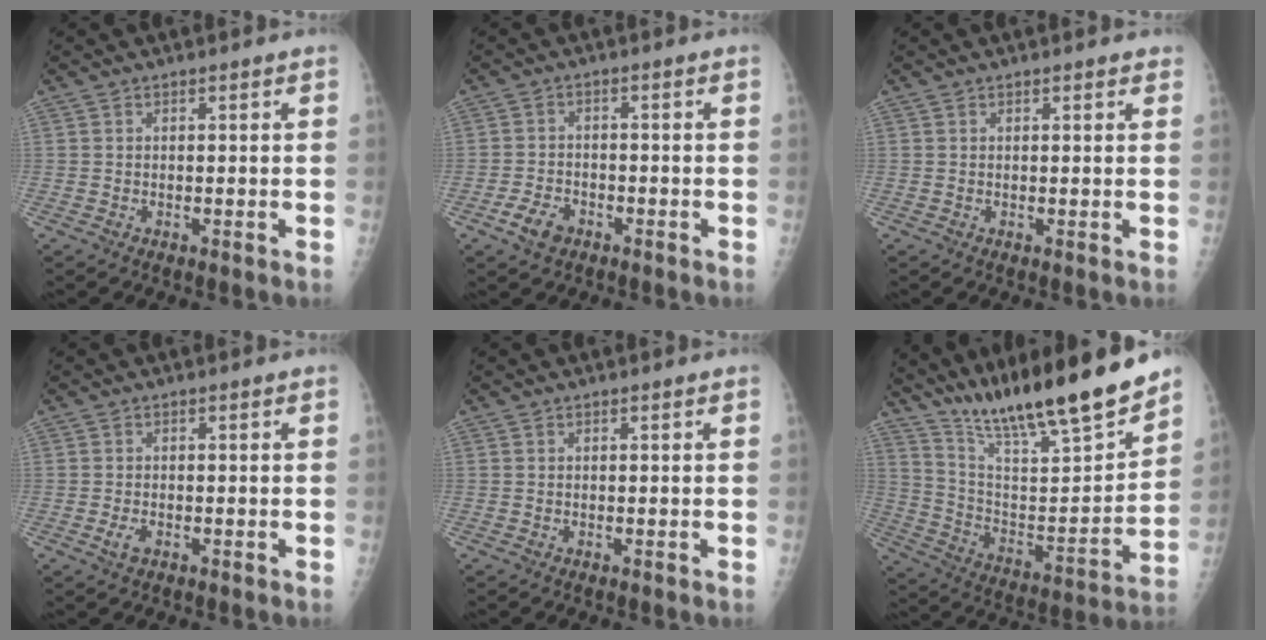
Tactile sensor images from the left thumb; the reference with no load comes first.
{"total": 4.5, "force": [-2.6, 2.8, 2.3], "torque": [-0.040, 0.012, -0.043]}
{"total": 1.4, "force": [1.1, 0.5, 0.7], "torque": [-0.005, -0.001, 0.010]}
{"total": 1.9, "force": [-0.8, 1.0, 1.3], "torque": [-0.029, -0.001, -0.015]}
{"total": 0.0}
{"total": 23.7, "force": [19.2, 3.3, 13.4], "torque": [-0.199, -0.093, 0.326]}